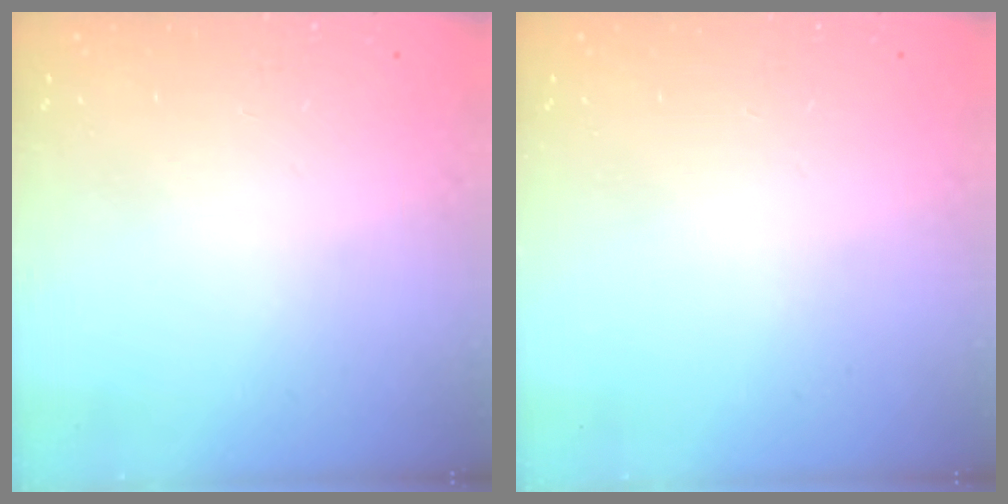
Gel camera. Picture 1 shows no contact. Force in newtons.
{"total": 0.0}